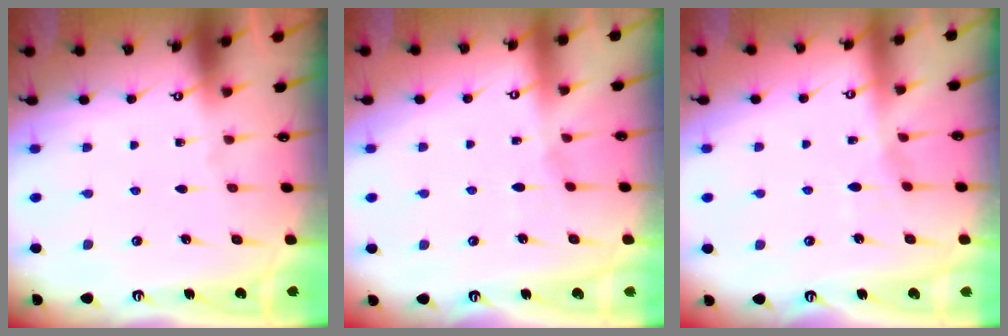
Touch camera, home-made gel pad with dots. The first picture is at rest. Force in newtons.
{"total": 2.5, "press": 2.4, "slide": 0.5}
{"total": 5.6, "press": 5.6, "slide": 0.2}